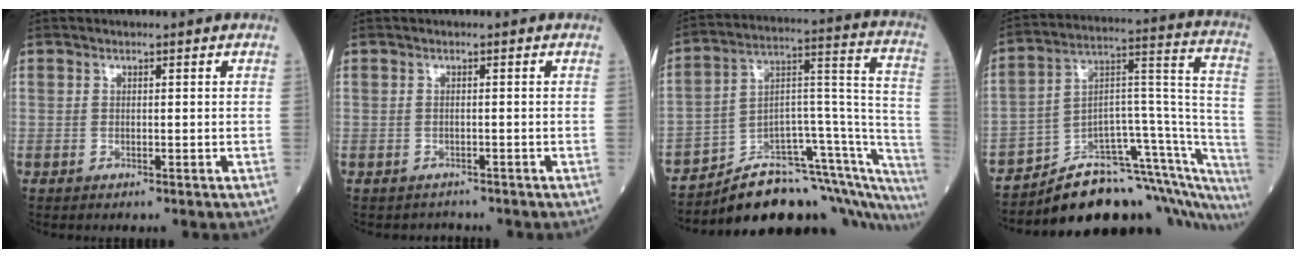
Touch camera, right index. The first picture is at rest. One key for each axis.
{"total": 1.1, "fx": -1.0, "fy": 0.4, "fz": -0.4, "tx": 0.001, "ty": -0.004, "tz": -0.016}
{"total": 26.8, "fx": -22.9, "fy": 6.6, "fz": 12.4, "tx": -0.086, "ty": 0.045, "tz": -0.323}
{"total": 27.2, "fx": -23.3, "fy": 6.1, "fz": 12.6, "tx": -0.084, "ty": 0.042, "tz": -0.328}